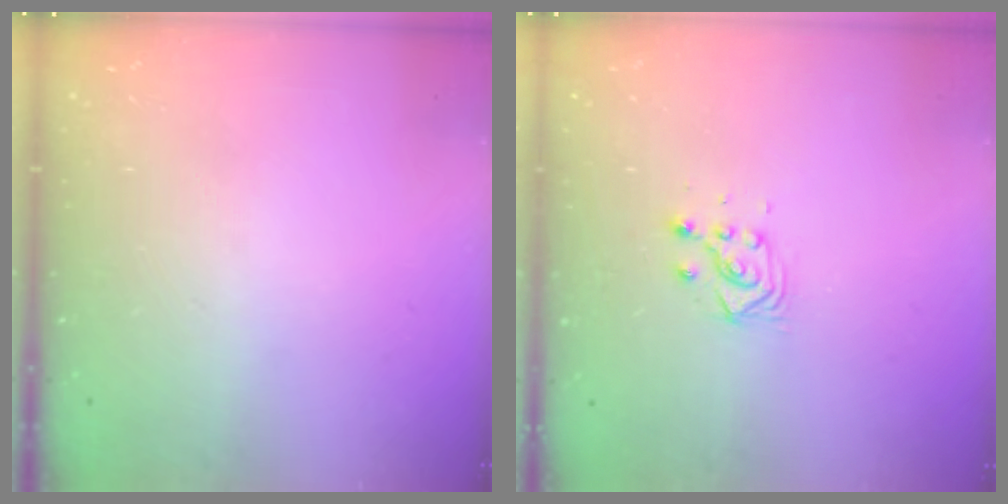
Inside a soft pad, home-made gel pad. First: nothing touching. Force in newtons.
{"total": 3.5, "press": 3.4, "slide": 0.9}